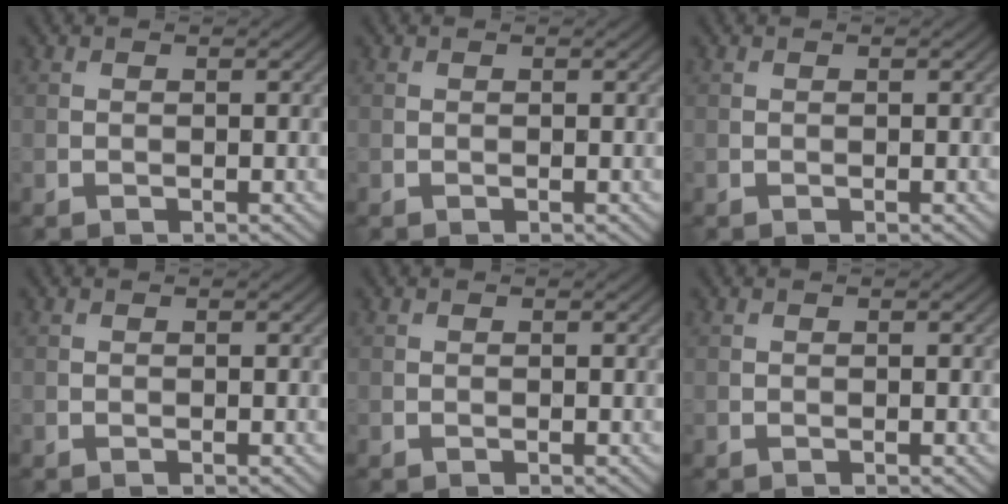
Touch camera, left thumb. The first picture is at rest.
{"total": 0.0}
{"total": 0.0}
{"total": 0.0}
{"total": 0.0}
{"total": 0.0}